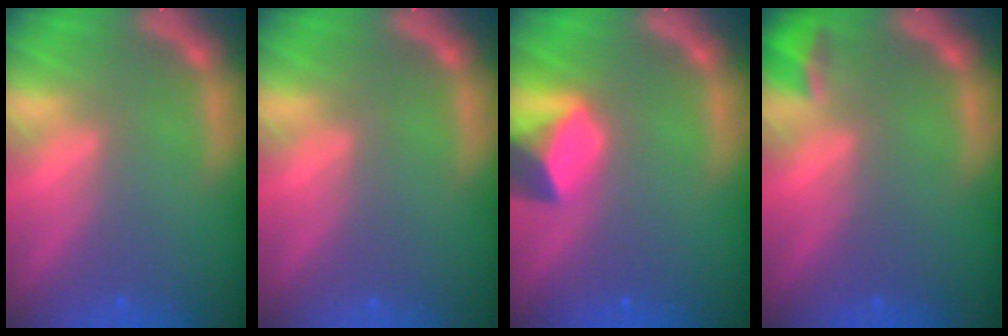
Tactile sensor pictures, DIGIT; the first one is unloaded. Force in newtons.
{"total": 0.0}
{"total": 4.4}
{"total": 1.9}